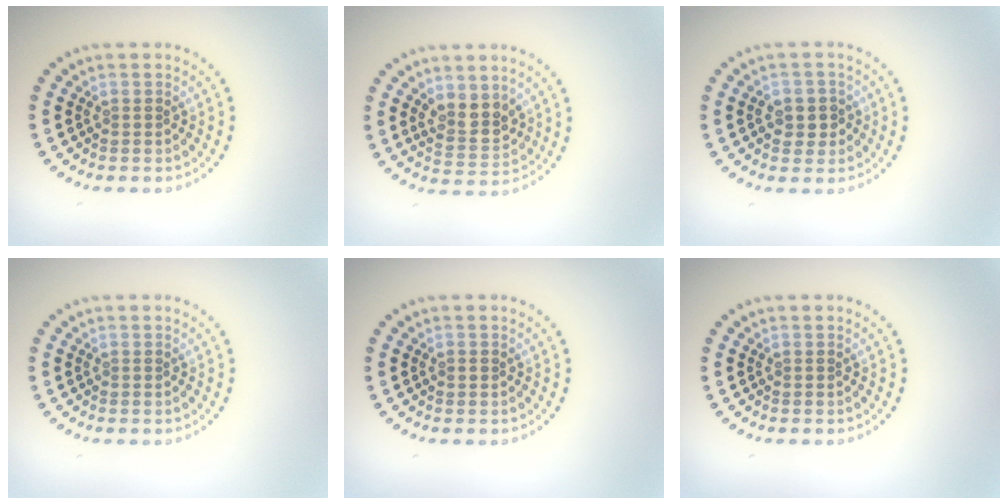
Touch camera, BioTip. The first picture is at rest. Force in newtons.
{"total": 3.2, "press": 3.0, "slide": 1.1}
{"total": 1.9, "press": 1.8, "slide": 0.2}
{"total": 0.0}
{"total": 0.6, "press": 0.6, "slide": 0.1}
{"total": 0.0}